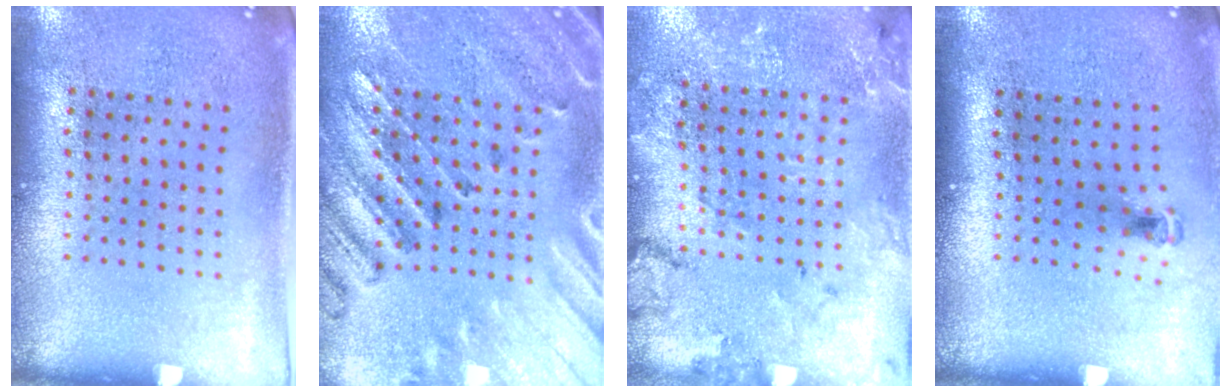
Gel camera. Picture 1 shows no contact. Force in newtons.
{"total": 2.9, "press": 2.6, "slide": 1.1}
{"total": 1.8, "press": 1.8, "slide": 0.3}
{"total": 0.6, "press": 0.4, "slide": 0.5}